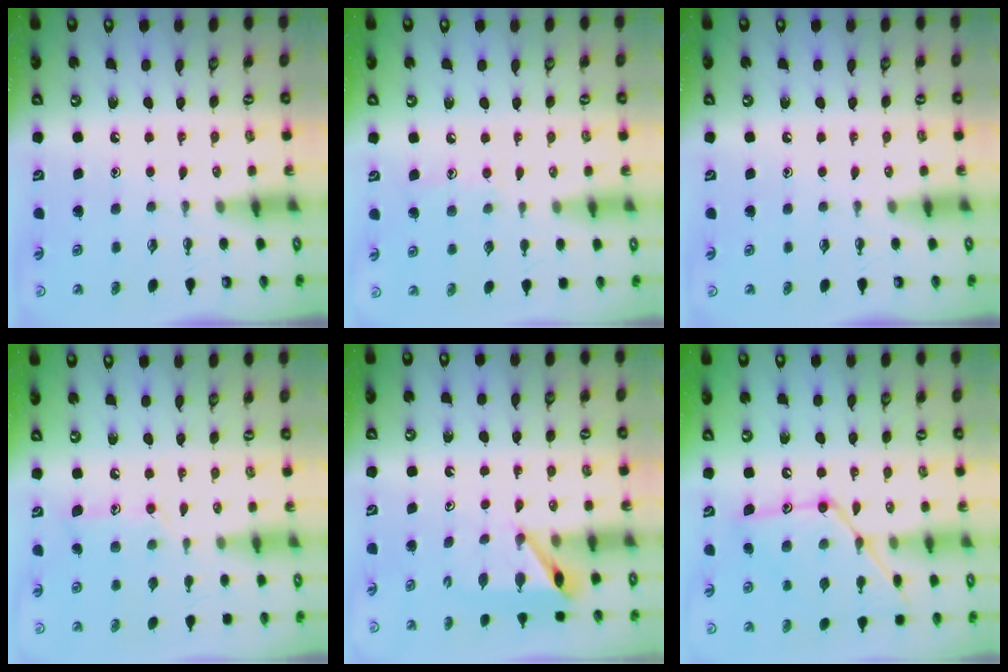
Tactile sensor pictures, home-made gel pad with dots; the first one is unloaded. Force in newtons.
{"total": 6.7, "press": 6.7, "slide": 0.7}
{"total": 0.0}
{"total": 10.3, "press": 10.3, "slide": 0.7}
{"total": 6.7, "press": 6.7, "slide": 0.4}
{"total": 17.1, "press": 17.1, "slide": 1.2}